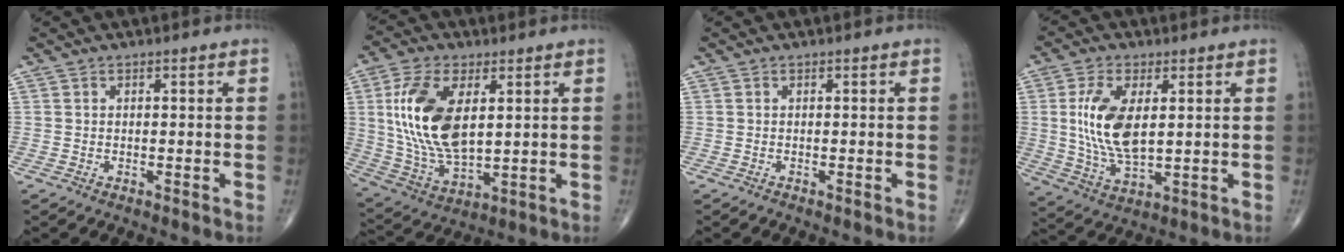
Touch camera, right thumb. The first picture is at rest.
{"total": 17.2, "force": [3.6, 8.9, 14.3], "torque": [-0.283, -0.015, 0.077]}
{"total": 0.0}
{"total": 12.3, "force": [1.9, 6.0, 10.6], "torque": [-0.213, -0.014, 0.045]}